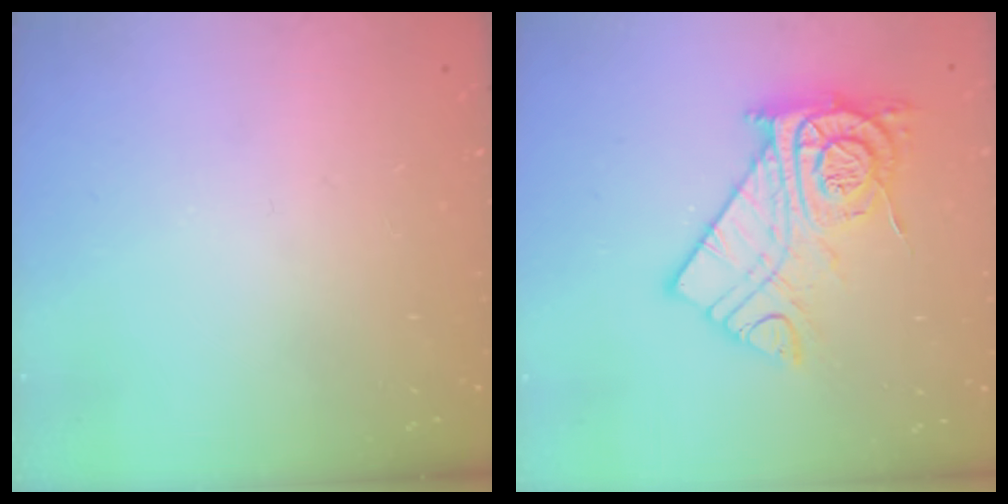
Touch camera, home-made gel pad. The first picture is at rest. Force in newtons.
{"total": 14.8, "press": 14.8, "slide": 1.2}